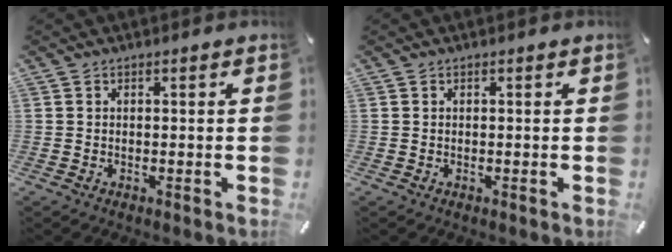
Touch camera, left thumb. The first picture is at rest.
{"total": 0.0}